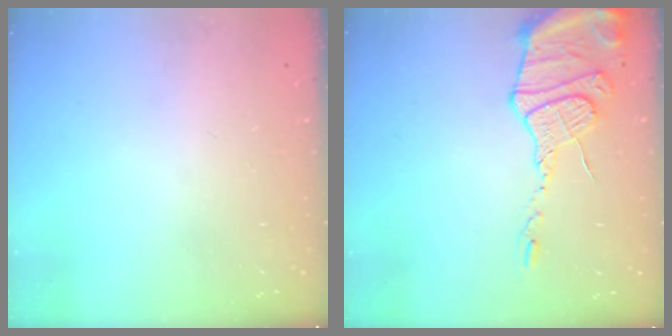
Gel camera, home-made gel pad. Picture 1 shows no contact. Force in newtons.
{"total": 14.4, "press": 14.4, "slide": 1.4}